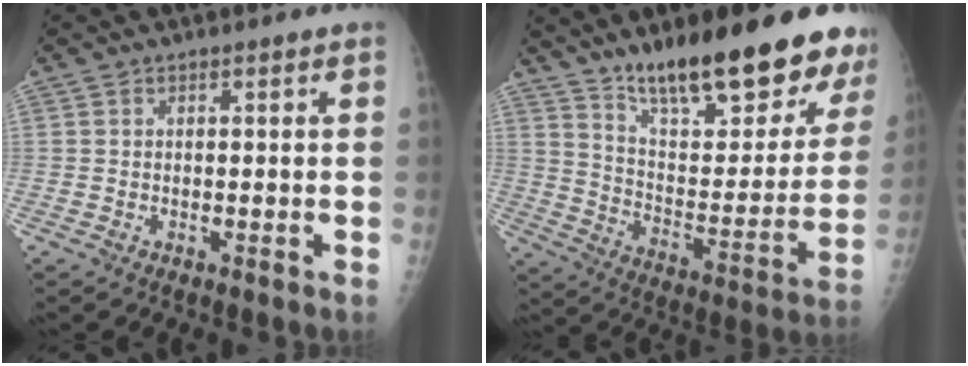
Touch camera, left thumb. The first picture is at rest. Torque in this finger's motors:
{"motor_torque": [1.34, 1.24, 1.60, -1.18, 0.14]}